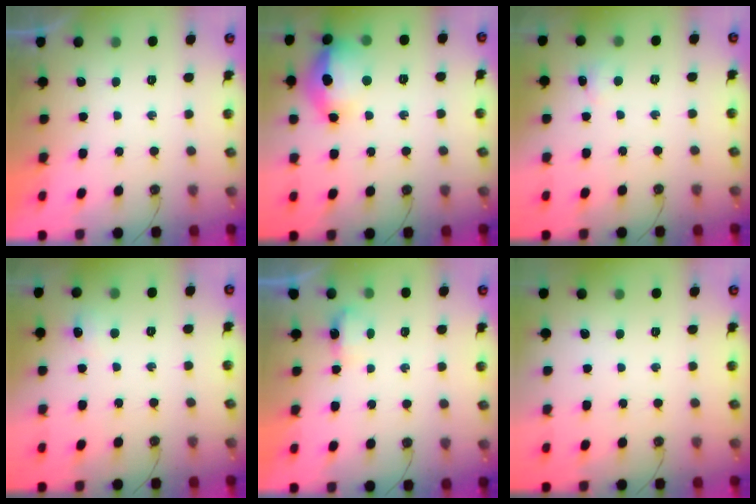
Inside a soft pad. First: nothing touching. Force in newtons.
{"total": 15.7, "press": 15.5, "slide": 2.2}
{"total": 3.9, "press": 3.8, "slide": 0.7}
{"total": 5.0, "press": 5.0, "slide": 0.6}
{"total": 11.7, "press": 4.2, "slide": 10.9}
{"total": 0.0}